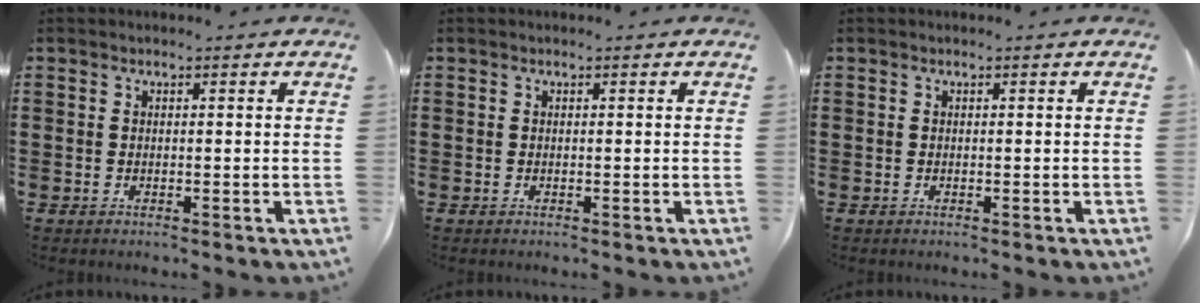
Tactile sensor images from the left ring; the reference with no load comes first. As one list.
[{"total": 0.0}, {"total": 0.0}]